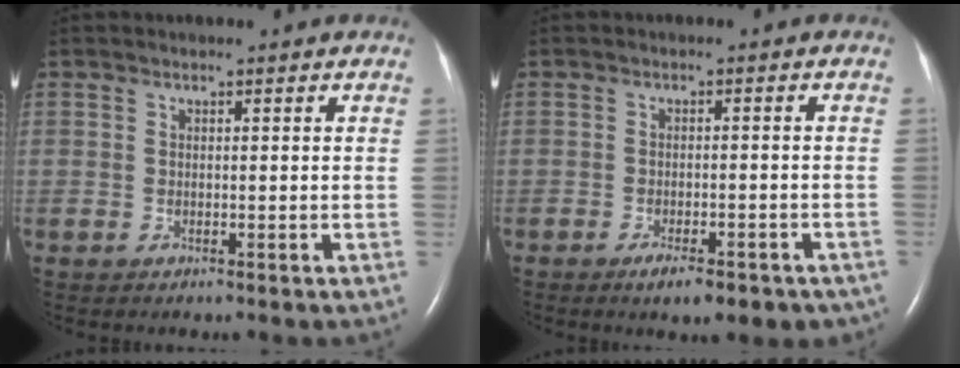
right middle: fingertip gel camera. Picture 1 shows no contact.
{"total": 7.1, "force": [-5.1, 2.3, 4.3], "torque": [-0.043, -0.003, -0.063]}